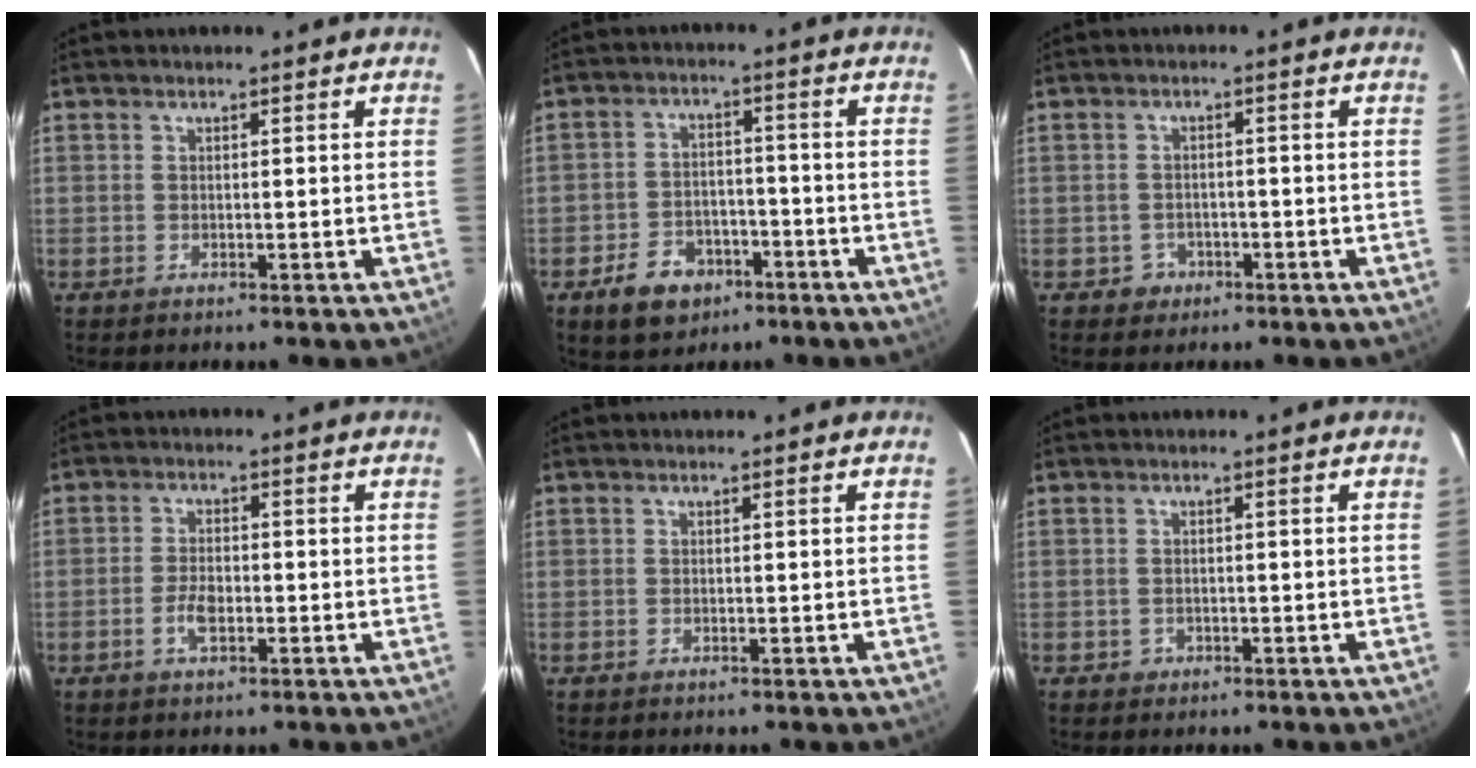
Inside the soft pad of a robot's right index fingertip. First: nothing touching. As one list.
[{"total": 9.4, "force": [-5.5, 6.5, 4.1], "torque": [-0.108, 0.017, -0.074]}, {"total": 3.3, "force": [-1.4, 3.0, 0.2], "torque": [-0.014, 0.008, -0.017]}, {"total": 4.0, "force": [-1.6, 2.1, 3.0], "torque": [-0.064, 0.001, -0.028]}, {"total": 0.0}, {"total": 1.5, "force": [-0.6, 1.3, 0.2], "torque": [-0.003, 0.002, -0.002]}]